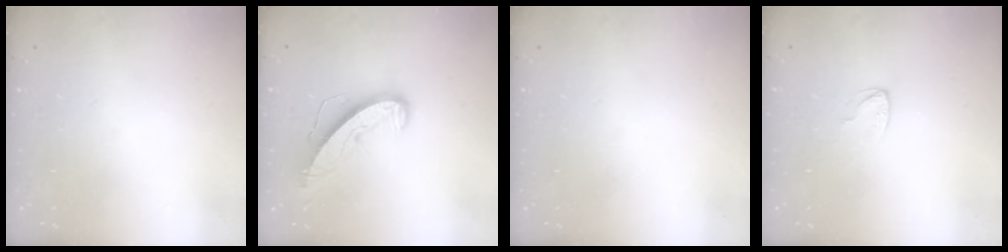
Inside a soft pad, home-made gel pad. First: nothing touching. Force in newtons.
{"total": 9.5, "press": 9.5, "slide": 0.3}
{"total": 0.0}
{"total": 3.9, "press": 3.9, "slide": 0.3}